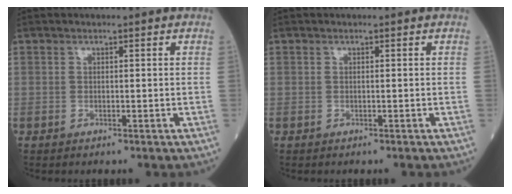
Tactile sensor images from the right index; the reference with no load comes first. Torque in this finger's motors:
{"motor_torque": [0.06, 0.01, 0.02, 0.00]}